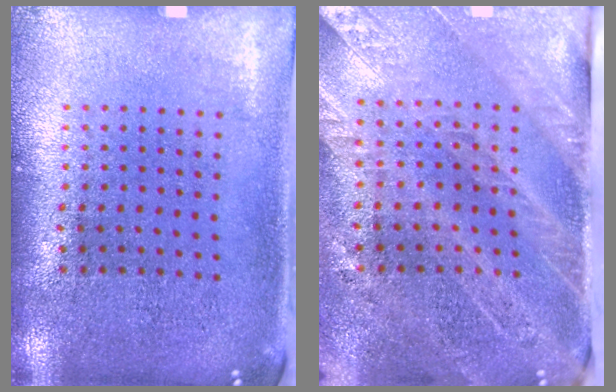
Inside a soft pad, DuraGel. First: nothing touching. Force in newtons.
{"total": 3.4, "press": 2.9, "slide": 1.8}